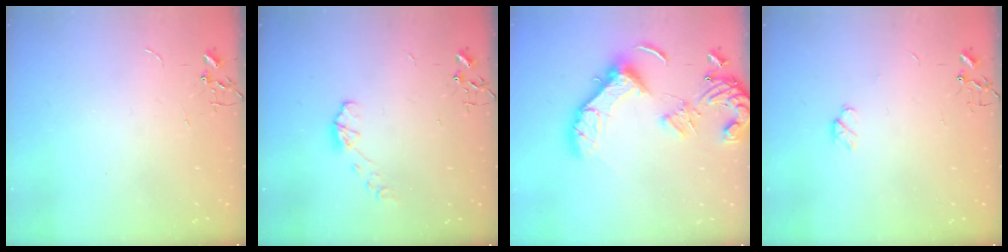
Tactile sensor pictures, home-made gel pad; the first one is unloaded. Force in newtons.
{"total": 5.7, "press": 5.7, "slide": 0.2}
{"total": 16.8, "press": 16.6, "slide": 2.0}
{"total": 4.6, "press": 4.6, "slide": 0.7}